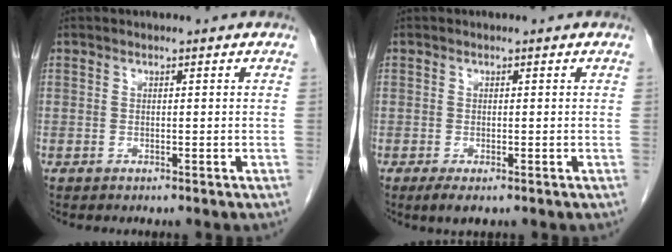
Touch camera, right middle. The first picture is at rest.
{"total": 2.1, "force": [-1.2, 0.6, 1.6], "torque": [-0.031, -0.006, -0.016]}